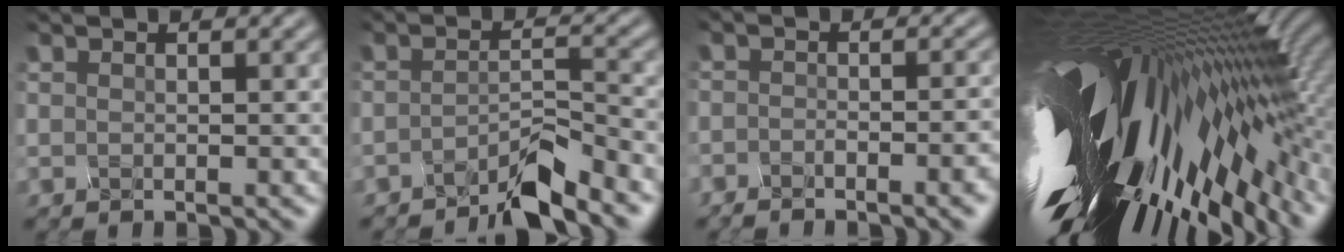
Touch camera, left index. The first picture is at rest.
{"total": 4.0, "force": [-3.8, -0.4, 1.3], "torque": [-0.032, 0.007, -0.057]}
{"total": 4.3, "force": [-3.6, 0.8, 2.2], "torque": [-0.015, 0.002, -0.030]}
{"total": 19.8, "force": [-2.6, 8.2, 17.8], "torque": [-0.330, -0.037, -0.032]}